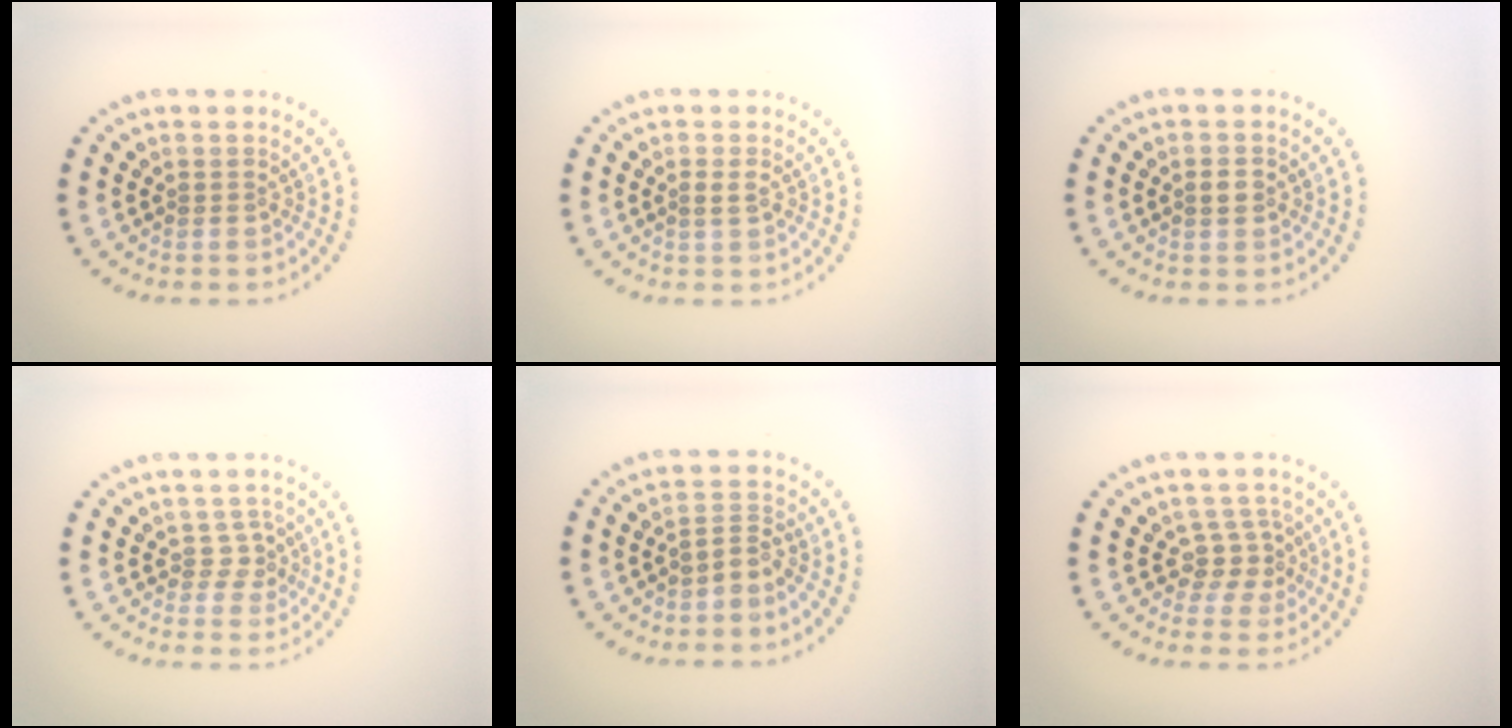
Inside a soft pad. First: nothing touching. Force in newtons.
{"total": 1.2, "press": 1.1, "slide": 0.3}
{"total": 1.6, "press": 1.6, "slide": 0.3}
{"total": 1.6, "press": 1.3, "slide": 1.0}
{"total": 2.1, "press": 1.4, "slide": 1.6}
{"total": 2.4, "press": 1.8, "slide": 1.6}